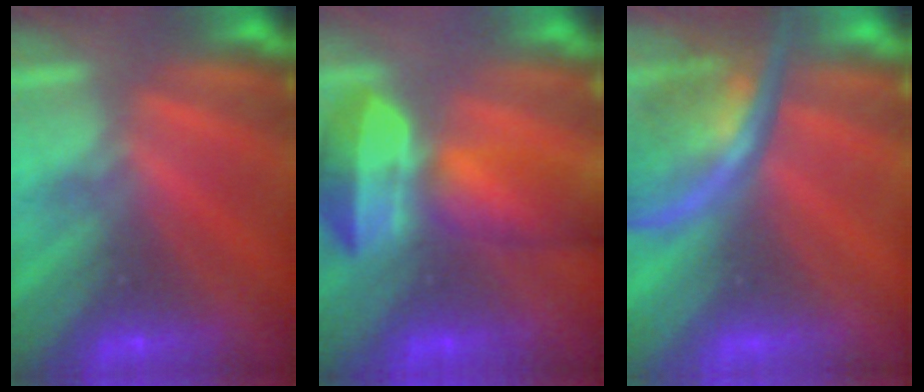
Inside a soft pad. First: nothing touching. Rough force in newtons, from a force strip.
{"total": 6.9}
{"total": 2.7}